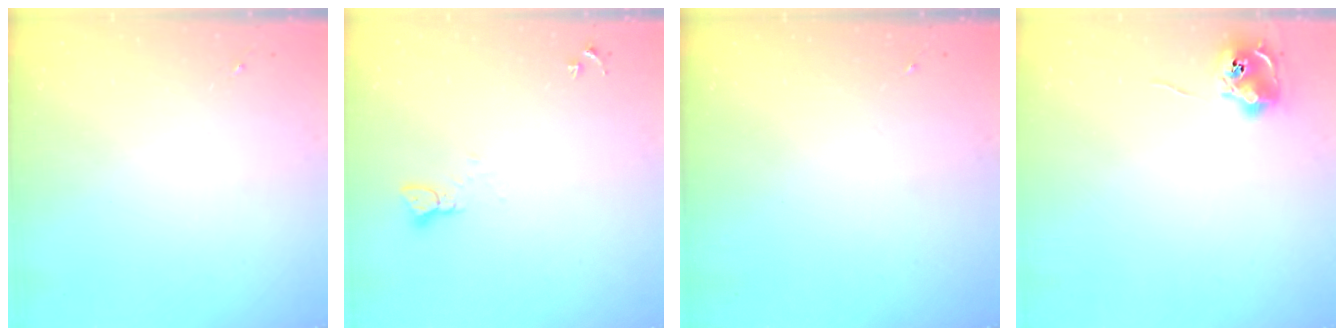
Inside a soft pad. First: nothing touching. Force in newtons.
{"total": 2.1, "press": 2.1, "slide": 0.2}
{"total": 0.0}
{"total": 8.8, "press": 8.8, "slide": 0.1}